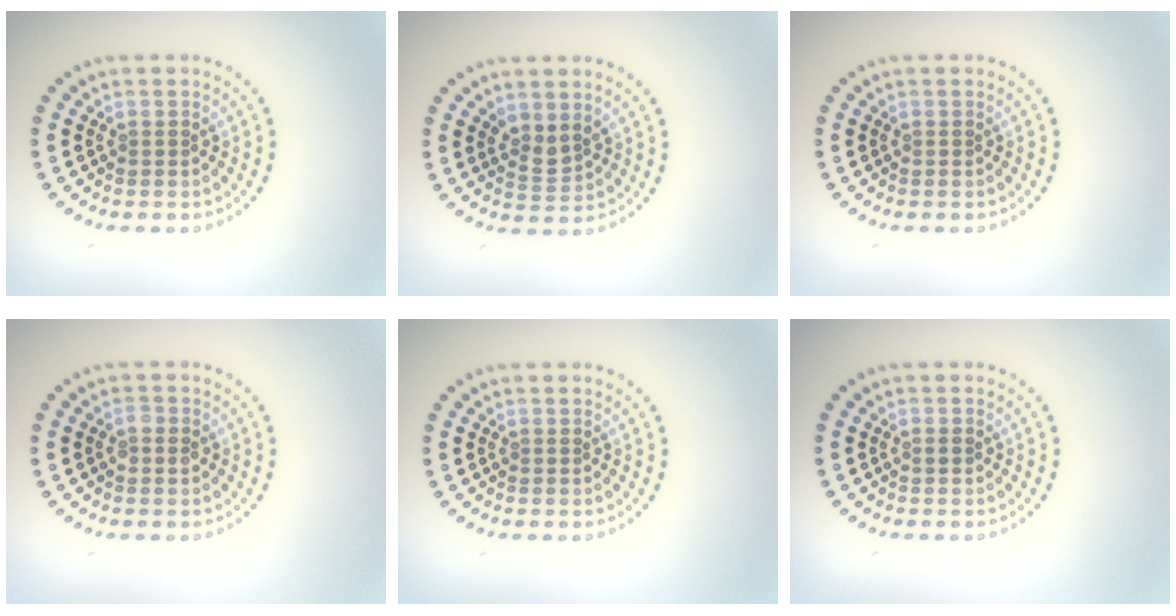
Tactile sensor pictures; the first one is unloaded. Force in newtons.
{"total": 1.9, "press": 1.4, "slide": 1.3}
{"total": 0.0}
{"total": 1.0, "press": 1.0, "slide": 0.1}
{"total": 0.0}
{"total": 0.5, "press": 0.5, "slide": 0.1}